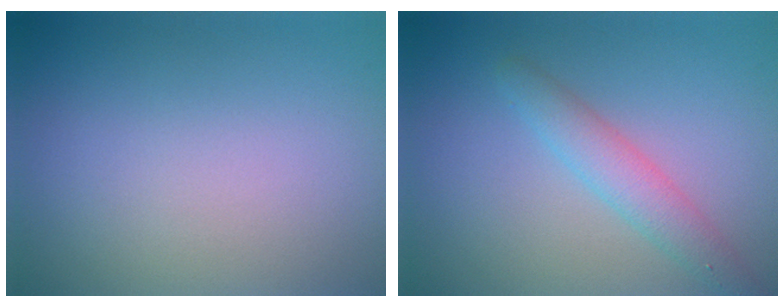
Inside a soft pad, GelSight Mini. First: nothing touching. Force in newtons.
{"total": 2.8, "press": 2.8, "slide": 0.0}